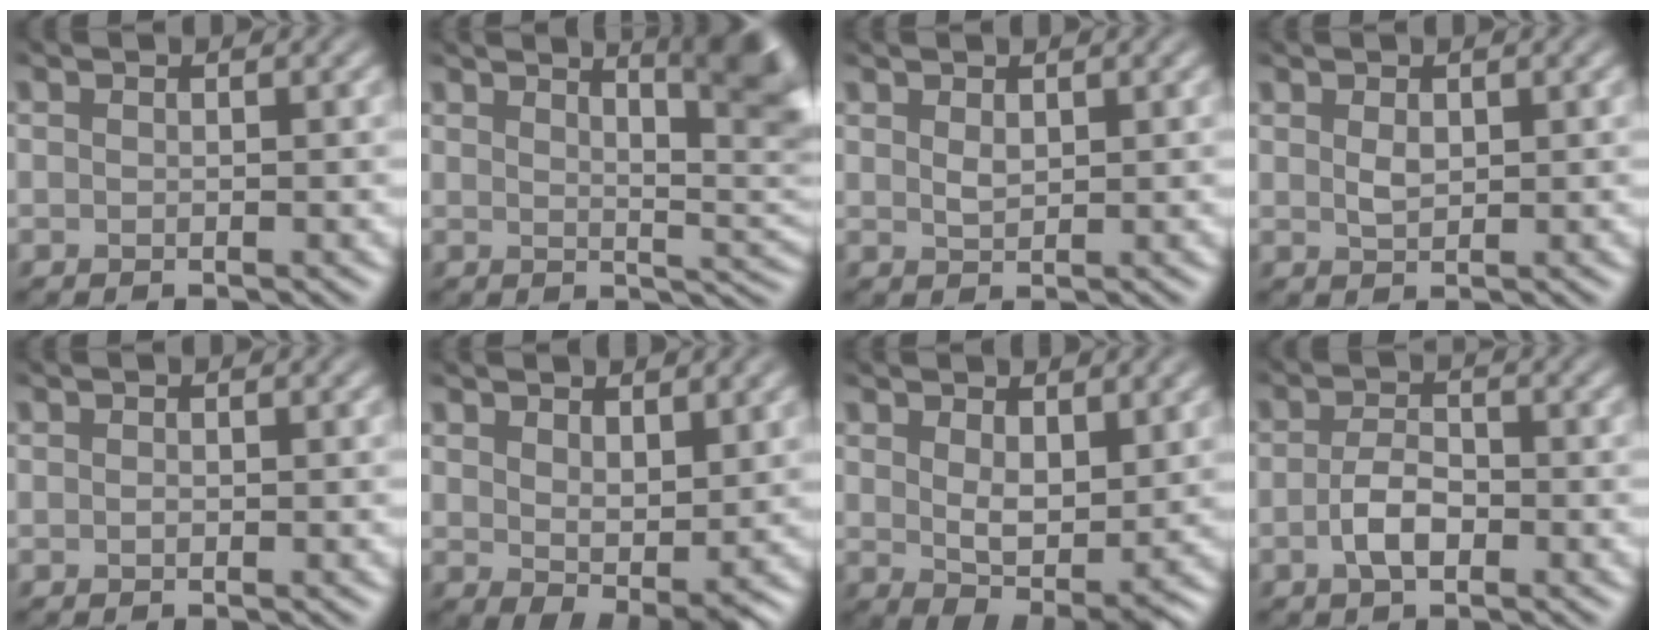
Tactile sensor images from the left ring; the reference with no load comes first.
{"total": 7.6, "force": [4.7, 1.9, 5.6], "torque": [-0.054, 0.012, 0.064]}
{"total": 0.8, "force": [0.5, 0.2, 0.6], "torque": [-0.010, -0.003, 0.013]}
{"total": 0.8, "force": [0.2, 0.3, 0.7], "torque": [-0.013, -0.003, 0.008]}
{"total": 0.0}
{"total": 4.2, "force": [2.1, 1.8, 3.1], "torque": [-0.050, -0.009, 0.038]}
{"total": 4.6, "force": [1.8, 2.1, 3.7], "torque": [-0.061, -0.010, 0.031]}
{"total": 2.6, "force": [-1.5, 1.0, 1.8], "torque": [-0.036, -0.002, -0.032]}